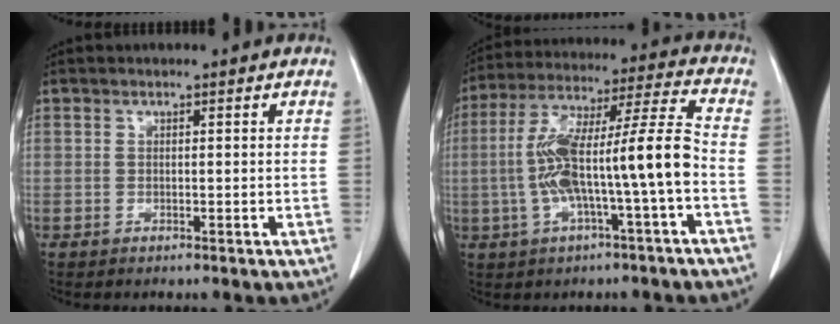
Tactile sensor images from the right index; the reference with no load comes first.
{"total": 14.6, "force": [-2.7, 0.8, 14.3], "torque": [-0.271, 0.030, -0.048]}